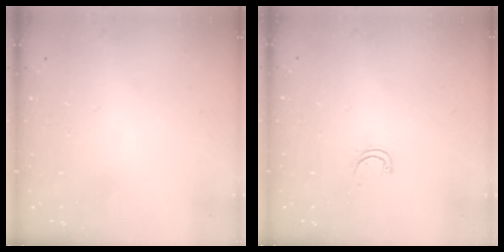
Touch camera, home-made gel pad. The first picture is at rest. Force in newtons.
{"total": 4.6, "press": 4.4, "slide": 1.2}